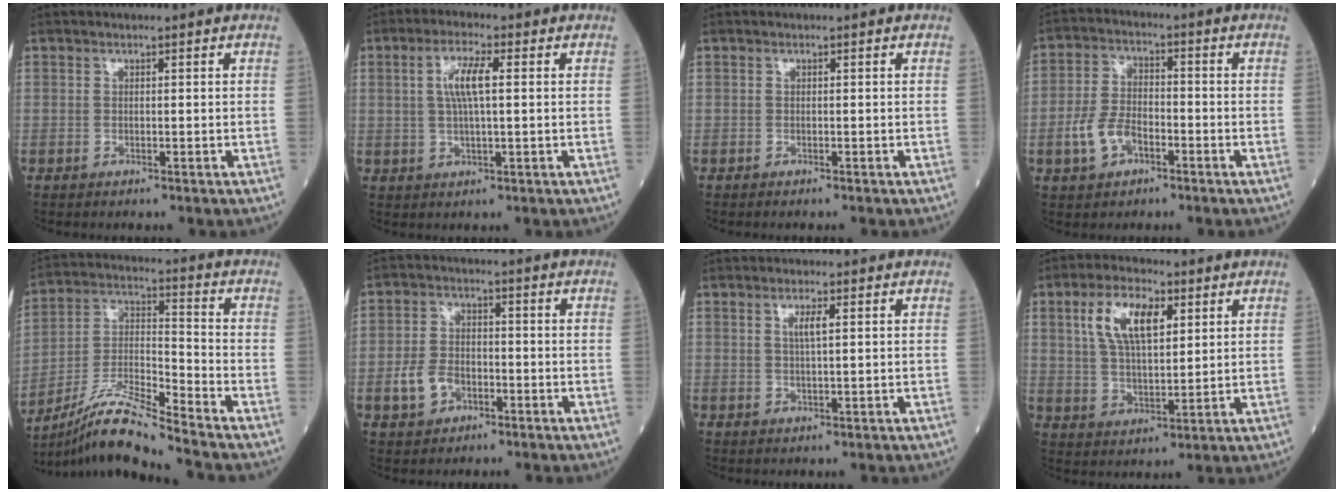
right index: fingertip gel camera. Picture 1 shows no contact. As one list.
[{"total": 5.4, "force": [1.0, 0.9, 5.2], "torque": [-0.108, 0.007, 0.020]}, {"total": 0.7, "force": [-0.6, 0.0, 0.3], "torque": [-0.002, 0.000, -0.010]}, {"total": 6.6, "force": [-2.7, 3.9, 4.6], "torque": [-0.106, 0.009, -0.054]}, {"total": 11.3, "force": [-10.0, -1.3, 5.1], "torque": [-0.106, -0.009, -0.186]}, {"total": 5.6, "force": [-2.2, 4.0, 3.3], "torque": [-0.075, 0.010, -0.038]}, {"total": 2.3, "force": [0.7, 0.2, 2.2], "torque": [-0.045, 0.001, 0.014]}, {"total": 9.8, "force": [3.8, 4.0, 8.1], "torque": [-0.162, 0.015, 0.072]}]